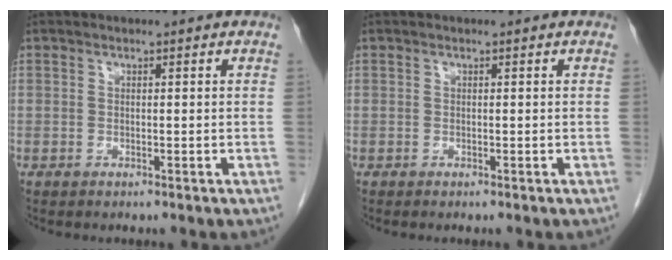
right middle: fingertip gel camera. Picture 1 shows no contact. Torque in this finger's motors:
{"motor_torque": [-0.35, -0.14, -0.03, 0.01]}